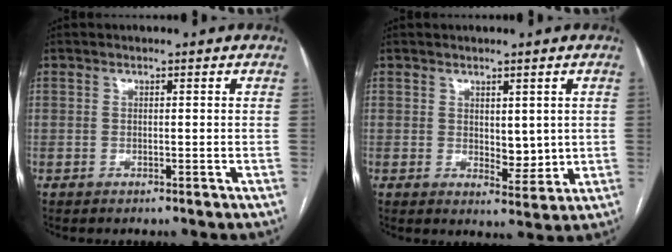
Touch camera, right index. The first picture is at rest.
{"total": 4.3, "force": [0.6, 2.2, 3.6], "torque": [-0.050, -0.011, 0.018]}